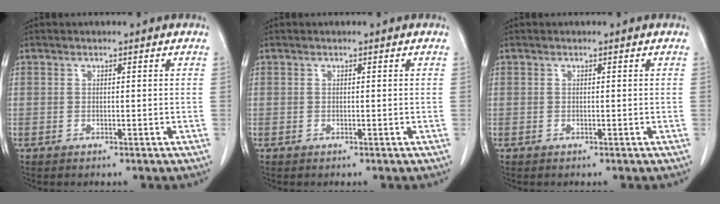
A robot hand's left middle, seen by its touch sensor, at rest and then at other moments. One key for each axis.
{"total": 0.0}
{"total": 0.0}